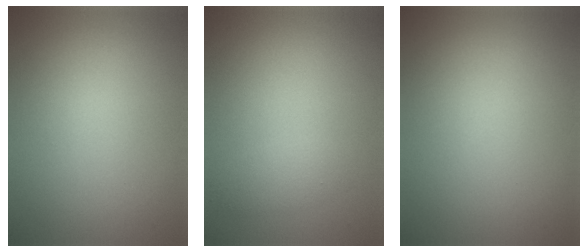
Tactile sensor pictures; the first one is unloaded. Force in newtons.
{"total": 1.5, "press": 1.5, "slide": 0.1}
{"total": 0.0}